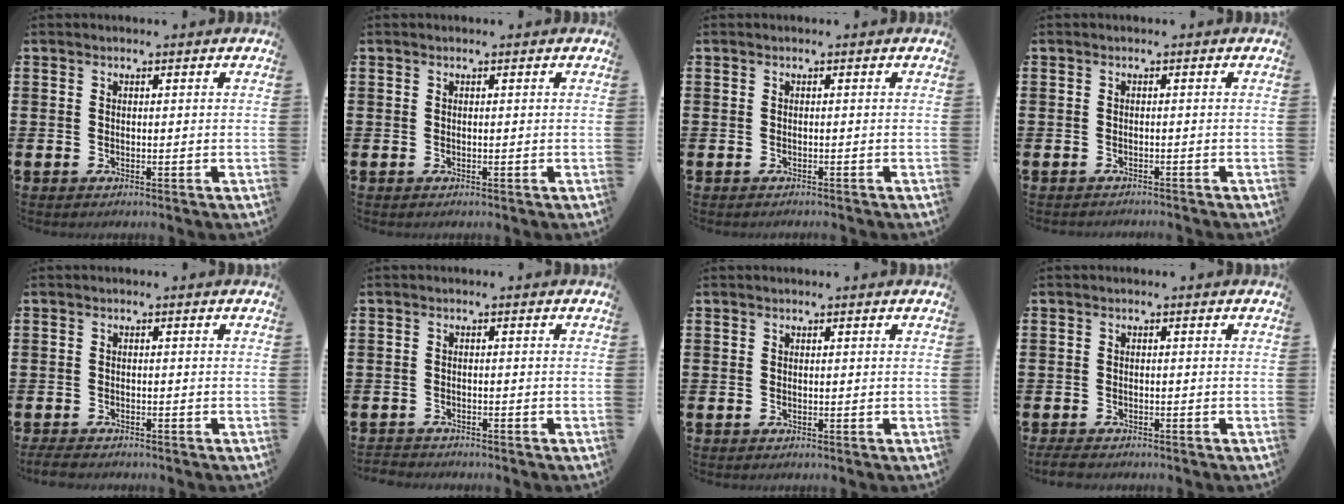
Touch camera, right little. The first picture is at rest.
{"total": 0.0}
{"total": 0.0}
{"total": 0.6, "force": [-0.6, -0.1, 0.0], "torque": [0.000, -0.002, -0.013]}
{"total": 1.2, "force": [-1.1, 0.3, 0.5], "torque": [-0.011, 0.003, -0.024]}
{"total": 1.1, "force": [-1.1, 0.1, -0.1], "torque": [-0.001, 0.002, -0.024]}
{"total": 0.0}
{"total": 1.1, "force": [-1.0, 0.3, 0.4], "torque": [-0.010, 0.002, -0.021]}